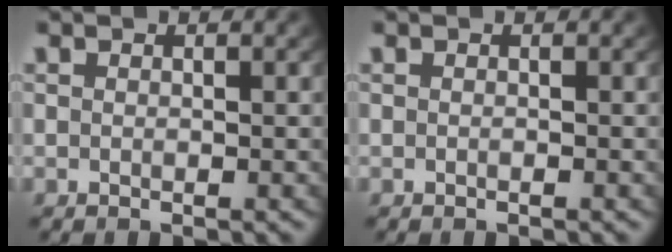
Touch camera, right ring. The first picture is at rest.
{"total": 0.0}